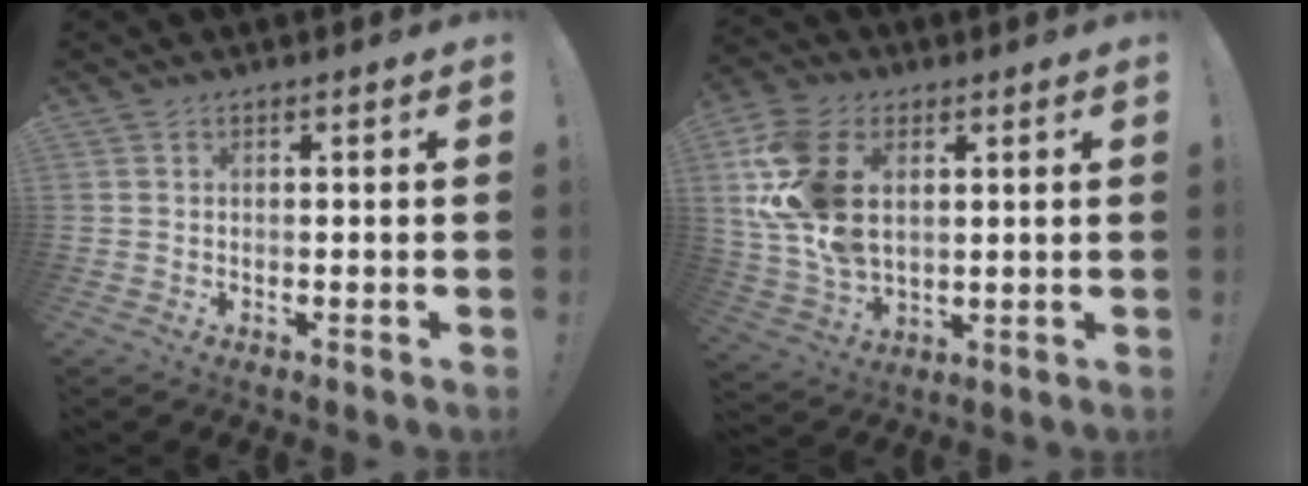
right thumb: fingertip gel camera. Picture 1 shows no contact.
{"total": 18.6, "force": [4.7, 12.4, 13.0], "torque": [-0.266, -0.014, 0.087]}